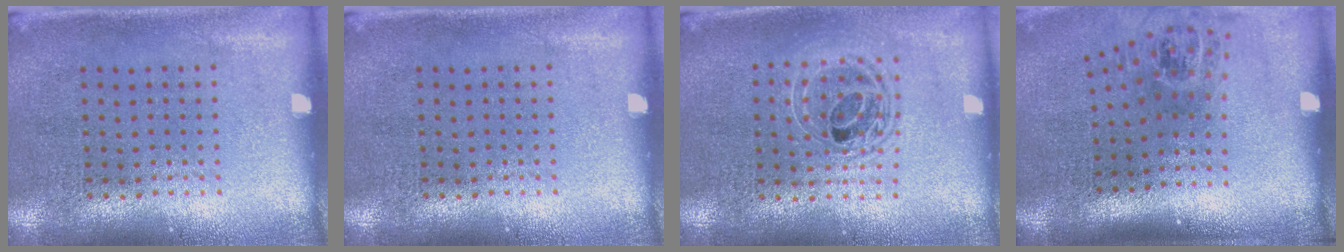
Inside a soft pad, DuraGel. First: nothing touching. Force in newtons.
{"total": 0.0}
{"total": 1.7, "press": 1.4, "slide": 0.9}
{"total": 1.7, "press": 1.2, "slide": 1.2}